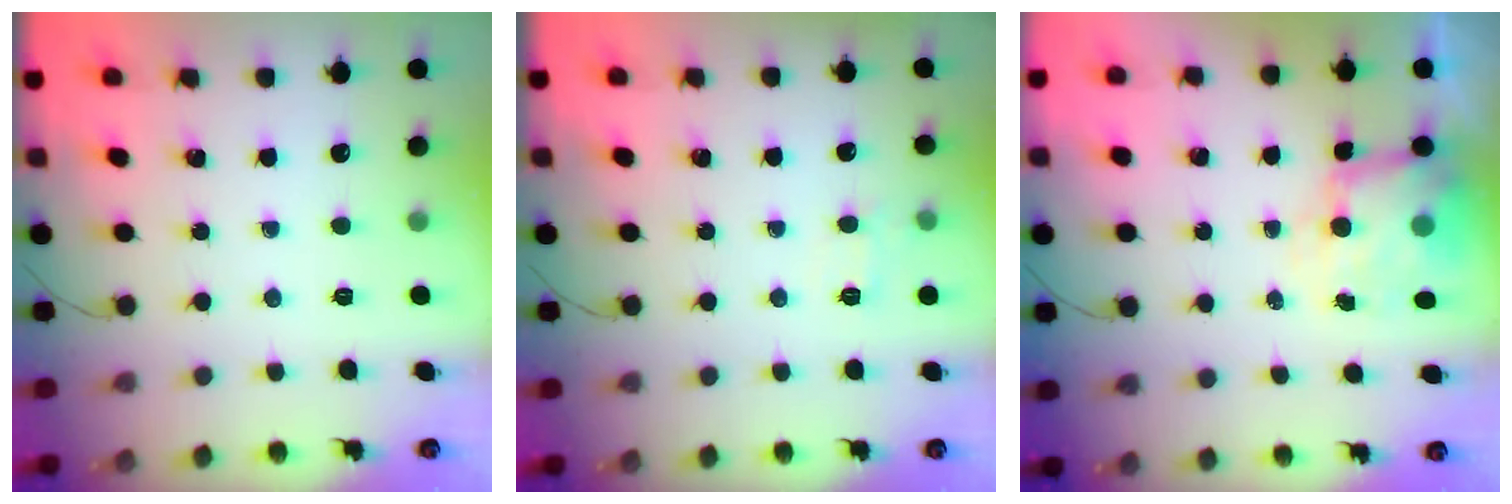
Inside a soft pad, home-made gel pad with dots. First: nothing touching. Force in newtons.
{"total": 6.4, "press": 6.2, "slide": 1.7}
{"total": 7.4, "press": 7.3, "slide": 0.9}